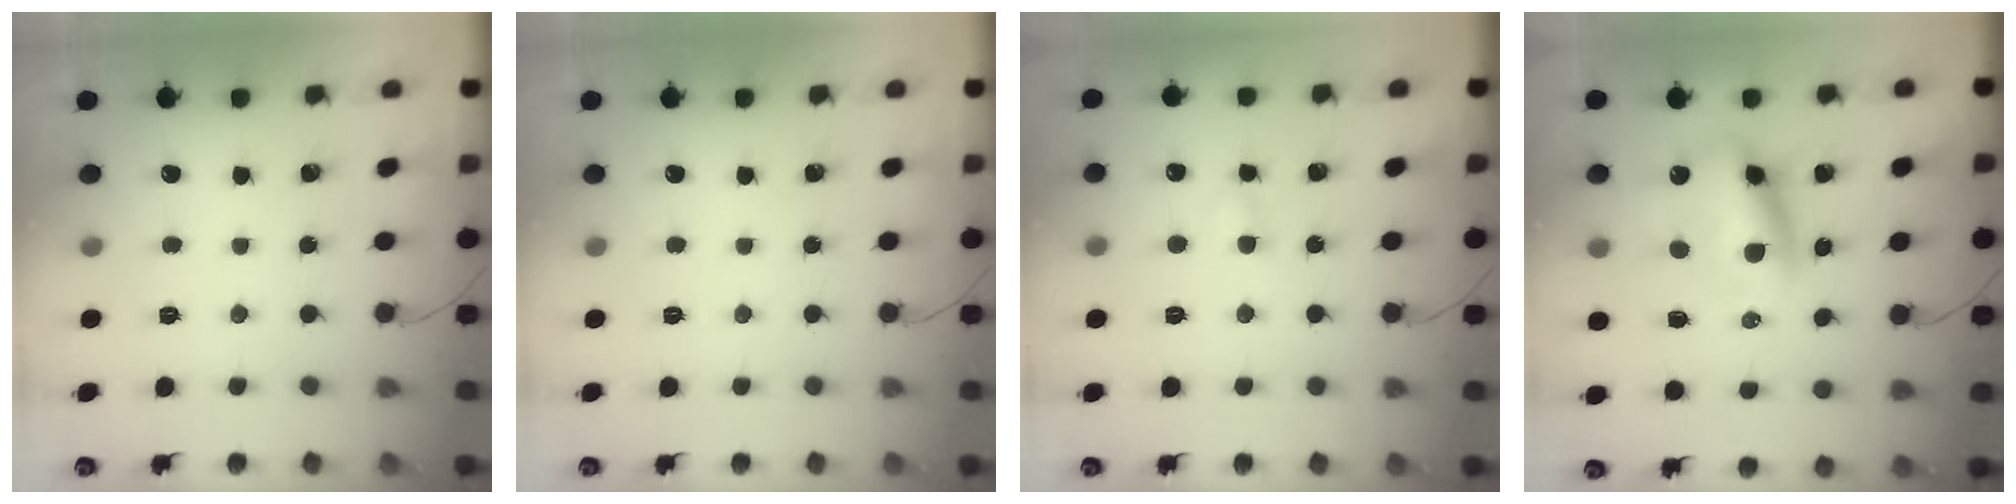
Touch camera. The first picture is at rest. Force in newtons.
{"total": 0.0}
{"total": 3.6, "press": 3.3, "slide": 1.3}
{"total": 8.7, "press": 8.5, "slide": 2.1}